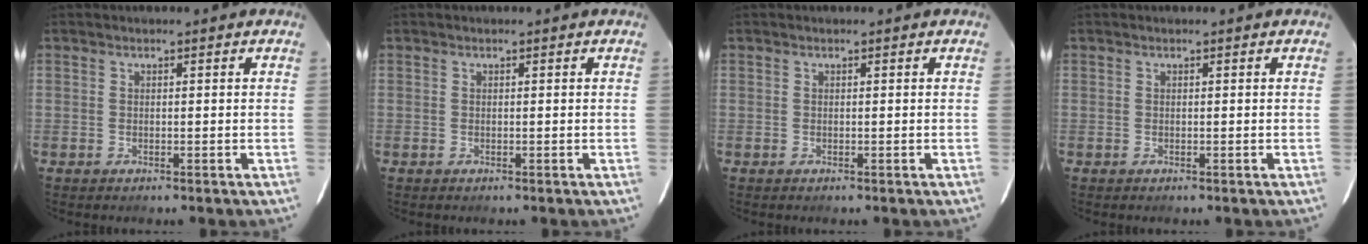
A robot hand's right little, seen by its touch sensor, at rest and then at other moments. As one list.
[{"total": 0.0}, {"total": 0.0}, {"total": 0.0}]